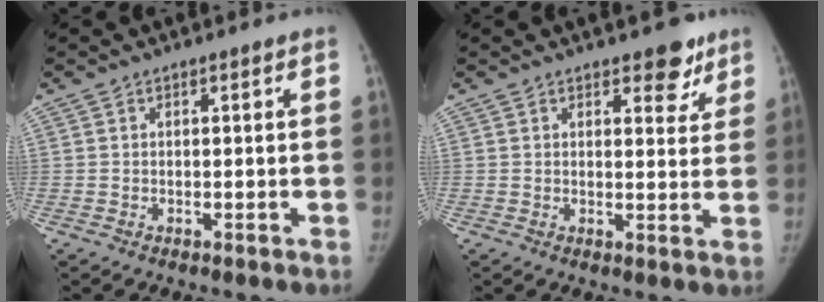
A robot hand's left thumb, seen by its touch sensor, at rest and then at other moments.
{"total": 5.3, "force": [3.6, 2.7, 2.8], "torque": [-0.001, -0.019, 0.045]}